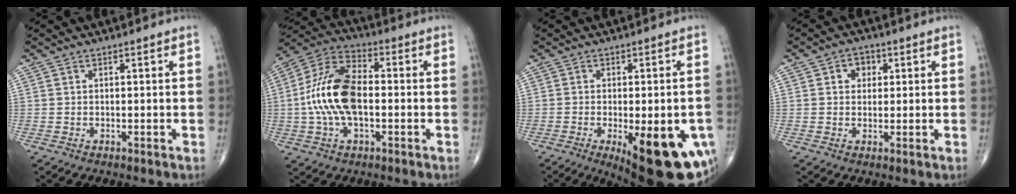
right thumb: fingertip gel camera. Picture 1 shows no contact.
{"total": 15.0, "force": [-0.9, 7.9, 12.8], "torque": [-0.258, 0.030, -0.025]}
{"total": 19.3, "force": [-7.1, 7.0, 16.6], "torque": [-0.158, -0.007, -0.076]}
{"total": 3.7, "force": [1.1, 3.0, 1.8], "torque": [-0.002, 0.001, 0.012]}